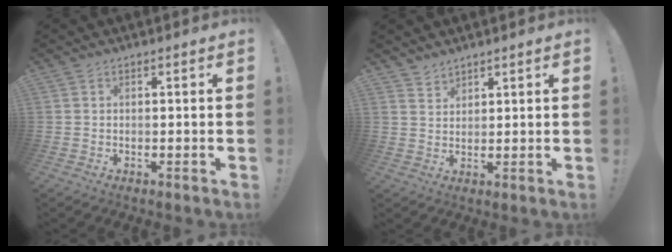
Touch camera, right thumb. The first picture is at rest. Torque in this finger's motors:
{"motor_torque": [-0.32, 0.24, -0.34, 0.35, 0.09]}